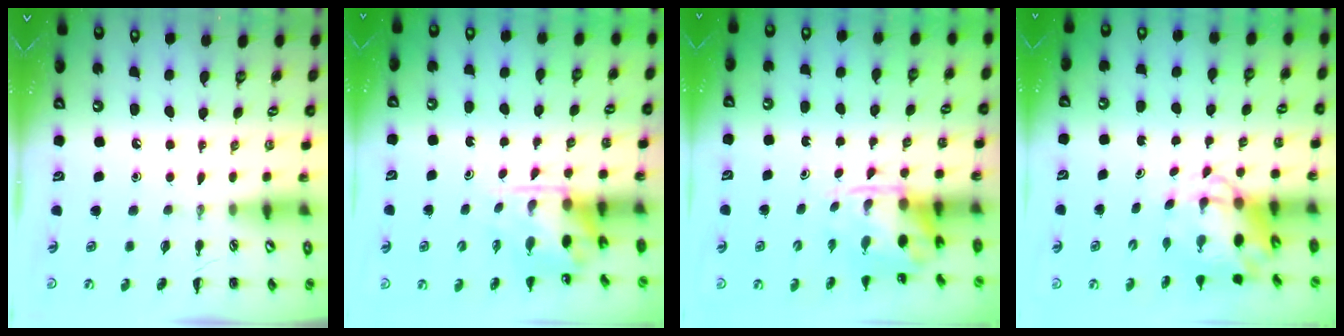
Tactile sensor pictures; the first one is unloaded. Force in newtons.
{"total": 3.7, "press": 3.7, "slide": 0.6}
{"total": 3.8, "press": 3.7, "slide": 0.8}
{"total": 5.4, "press": 5.1, "slide": 1.7}